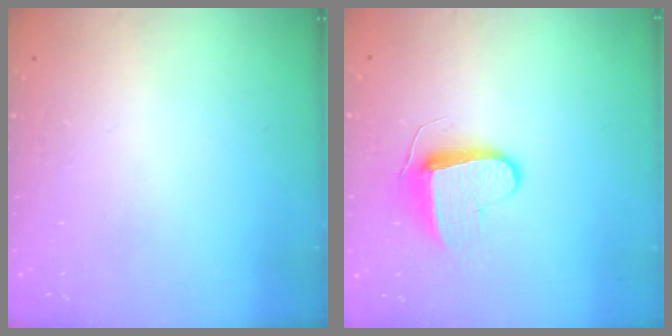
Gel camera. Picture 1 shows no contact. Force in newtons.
{"total": 9.3, "press": 9.3, "slide": 0.1}